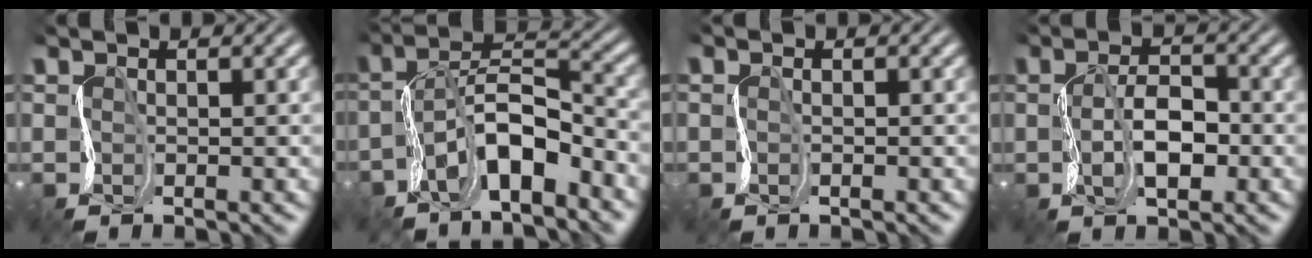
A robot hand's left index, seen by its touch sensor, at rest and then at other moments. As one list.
[{"total": 5.0, "force": [-3.7, 1.3, 3.1], "torque": [-0.074, 0.022, -0.072]}, {"total": 0.0}, {"total": 2.2, "force": [-0.3, 1.0, 2.0], "torque": [-0.060, 0.007, -0.002]}]